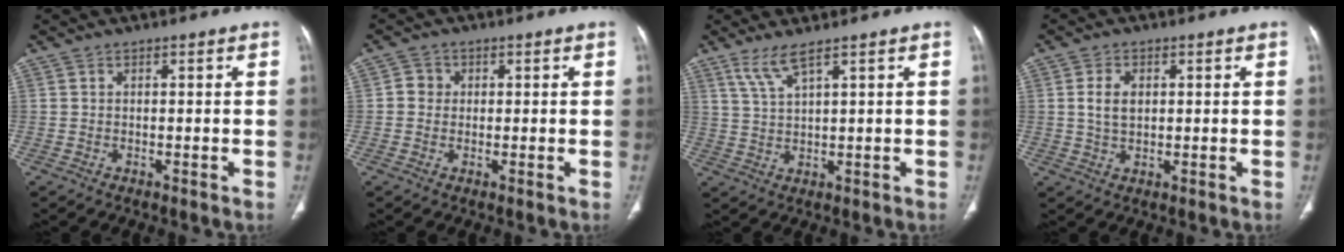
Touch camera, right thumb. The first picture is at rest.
{"total": 2.6, "force": [0.2, 2.5, 0.8], "torque": [0.004, 0.005, 0.000]}
{"total": 4.4, "force": [3.0, 0.5, 3.1], "torque": [-0.075, -0.015, 0.072]}
{"total": 4.3, "force": [0.8, 2.7, 3.3], "torque": [-0.064, -0.001, 0.016]}